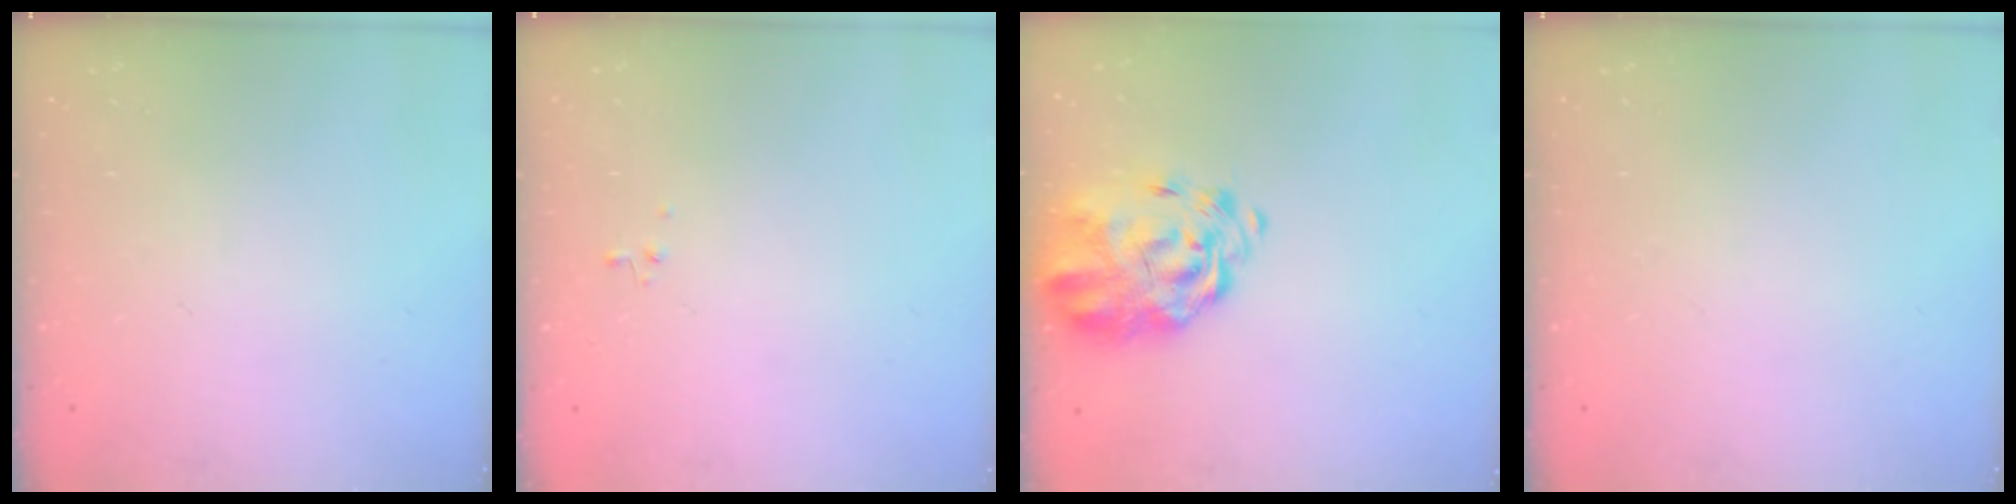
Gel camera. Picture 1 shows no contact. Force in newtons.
{"total": 0.9, "press": 0.8, "slide": 0.3}
{"total": 4.5, "press": 4.1, "slide": 1.9}
{"total": 0.0}